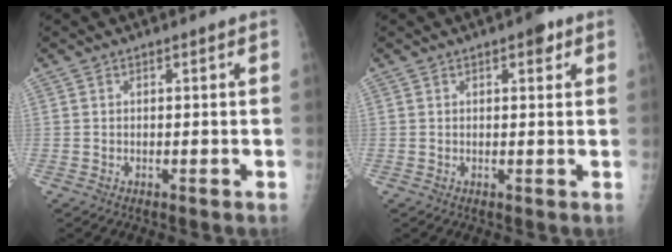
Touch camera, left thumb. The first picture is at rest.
{"total": 2.8, "force": [1.6, 1.2, 2.0], "torque": [-0.017, -0.003, 0.017]}